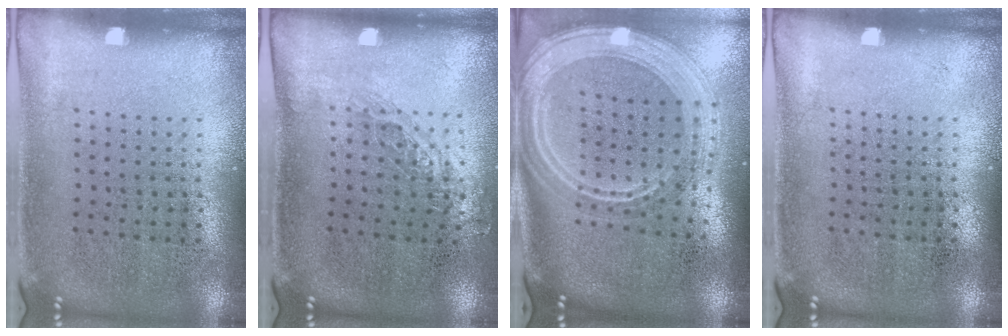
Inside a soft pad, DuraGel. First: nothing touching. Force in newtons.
{"total": 0.8, "press": 0.8, "slide": 0.2}
{"total": 3.0, "press": 2.5, "slide": 1.7}
{"total": 0.0}